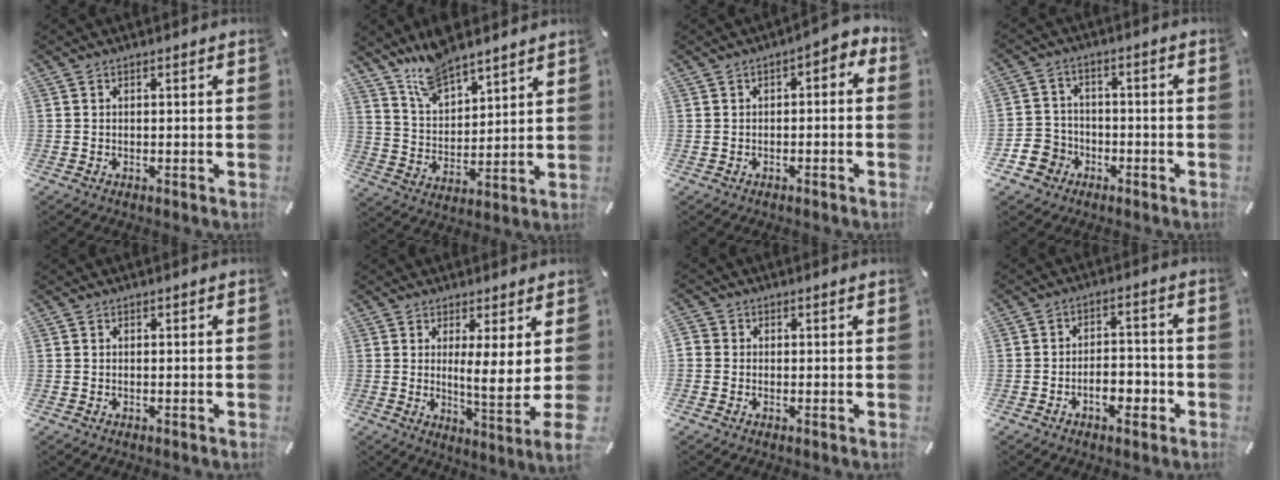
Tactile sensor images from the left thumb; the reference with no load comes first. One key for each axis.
{"total": 9.7, "fx": 8.8, "fy": 3.3, "fz": 2.6, "tx": -0.065, "ty": -0.054, "tz": 0.166}
{"total": 3.8, "fx": -1.6, "fy": 1.7, "fz": 3.0, "tx": -0.054, "ty": 0.015, "tz": -0.032}
{"total": 6.9, "fx": -3.2, "fy": 6.0, "fz": 1.3, "tx": -0.044, "ty": 0.021, "tz": -0.059}
{"total": 0.0}
{"total": 8.6, "fx": 1.3, "fy": -0.3, "fz": 8.5, "tx": -0.129, "ty": -0.030, "tz": 0.020}
{"total": 0.8, "fx": -0.1, "fy": 0.8, "fz": 0.1, "tx": 0.000, "ty": 0.005, "tz": -0.004}
{"total": 6.3, "fx": -3.2, "fy": 3.9, "fz": 3.8, "tx": -0.056, "ty": 0.020, "tz": -0.054}